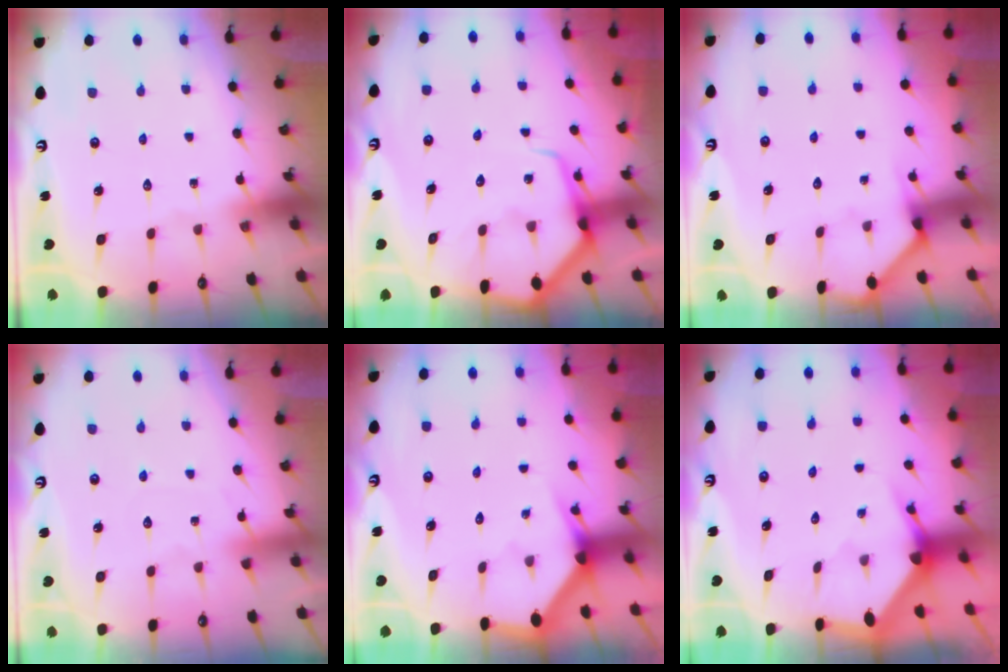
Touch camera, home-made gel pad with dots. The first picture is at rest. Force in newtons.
{"total": 7.2, "press": 7.2, "slide": 0.8}
{"total": 2.6, "press": 2.6, "slide": 0.2}
{"total": 2.9, "press": 2.9, "slide": 0.4}
{"total": 2.6, "press": 2.6, "slide": 0.1}
{"total": 2.9, "press": 2.9, "slide": 0.2}